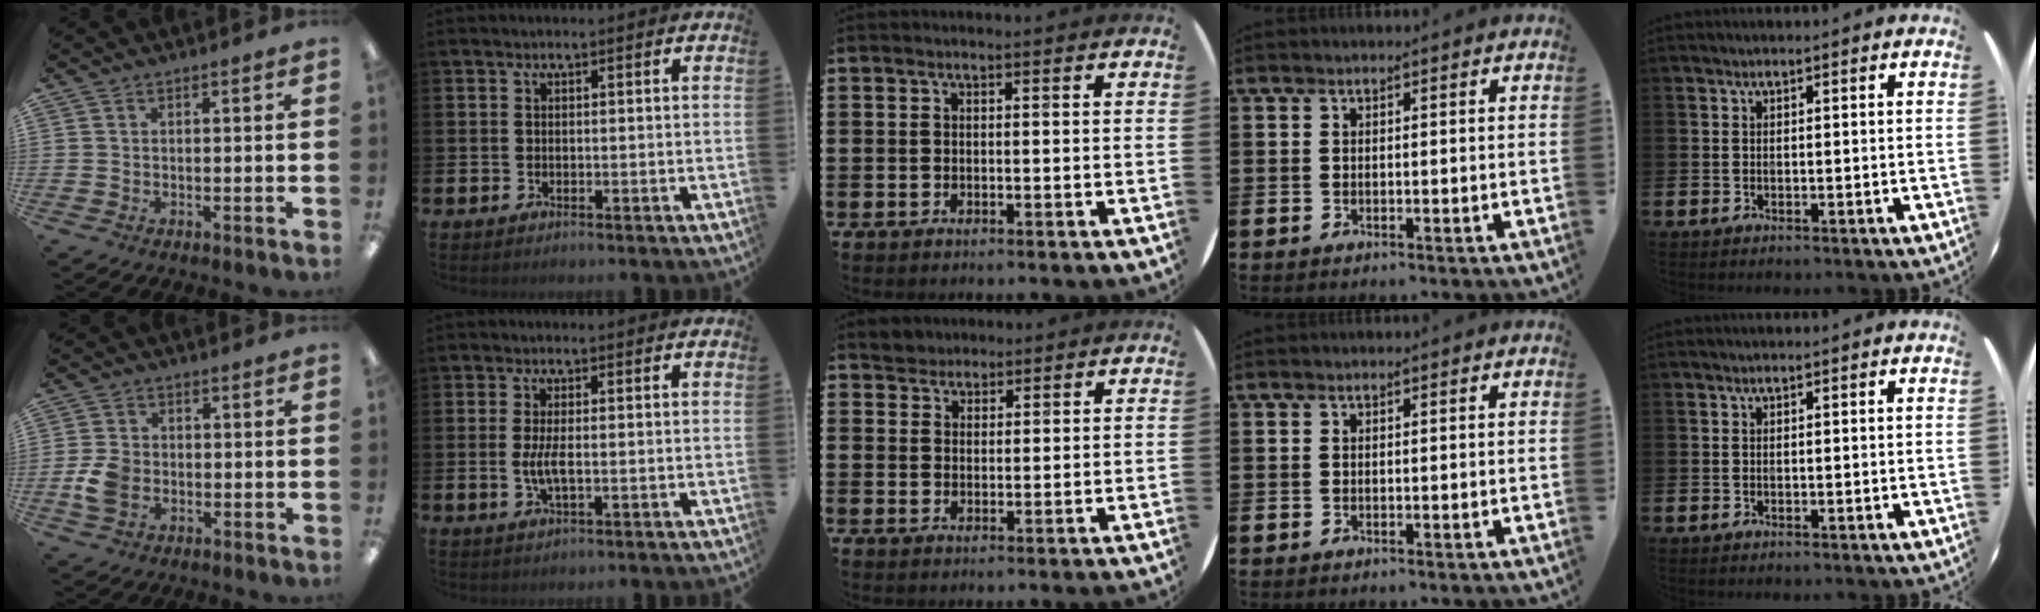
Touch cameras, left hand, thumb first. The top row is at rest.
{"thumb": {"total": 6.1, "force": [-1.5, 4.6, 3.7], "torque": [-0.072, 0.003, -0.030]}, "index": {"total": 2.9, "force": [-0.3, 0.8, 2.8], "torque": [-0.051, 0.001, -0.005]}, "middle": {"total": 2.6, "force": [2.4, 1.0, -0.4], "torque": [0.011, 0.002, 0.045]}}